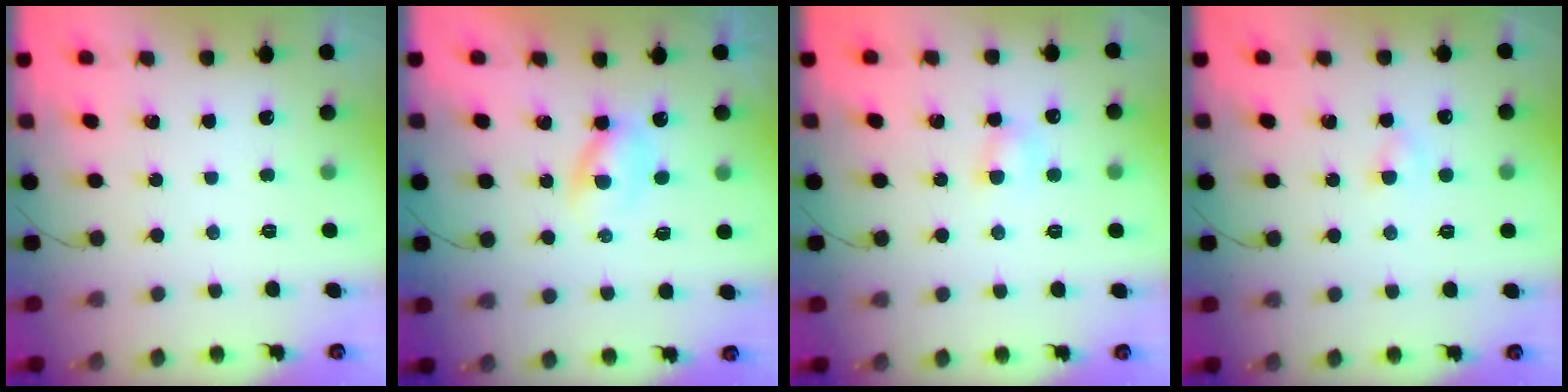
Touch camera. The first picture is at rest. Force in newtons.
{"total": 3.0, "press": 2.7, "slide": 1.3}
{"total": 4.6, "press": 4.4, "slide": 1.3}
{"total": 1.3, "press": 1.1, "slide": 0.7}